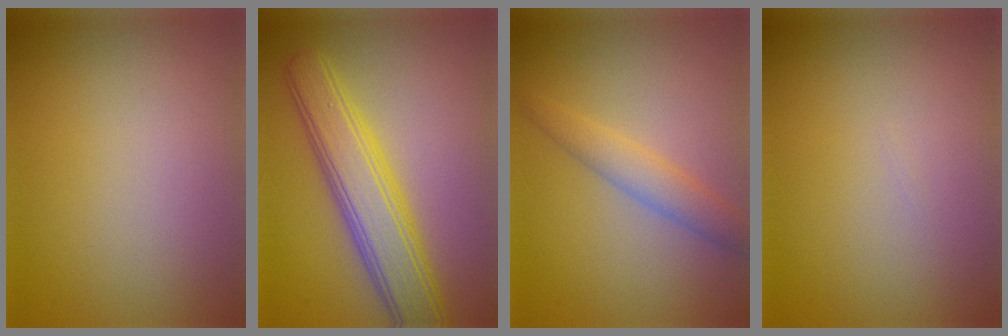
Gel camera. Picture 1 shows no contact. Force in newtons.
{"total": 6.5, "press": 6.5, "slide": 0.2}
{"total": 2.6, "press": 2.6, "slide": 0.0}
{"total": 0.0}